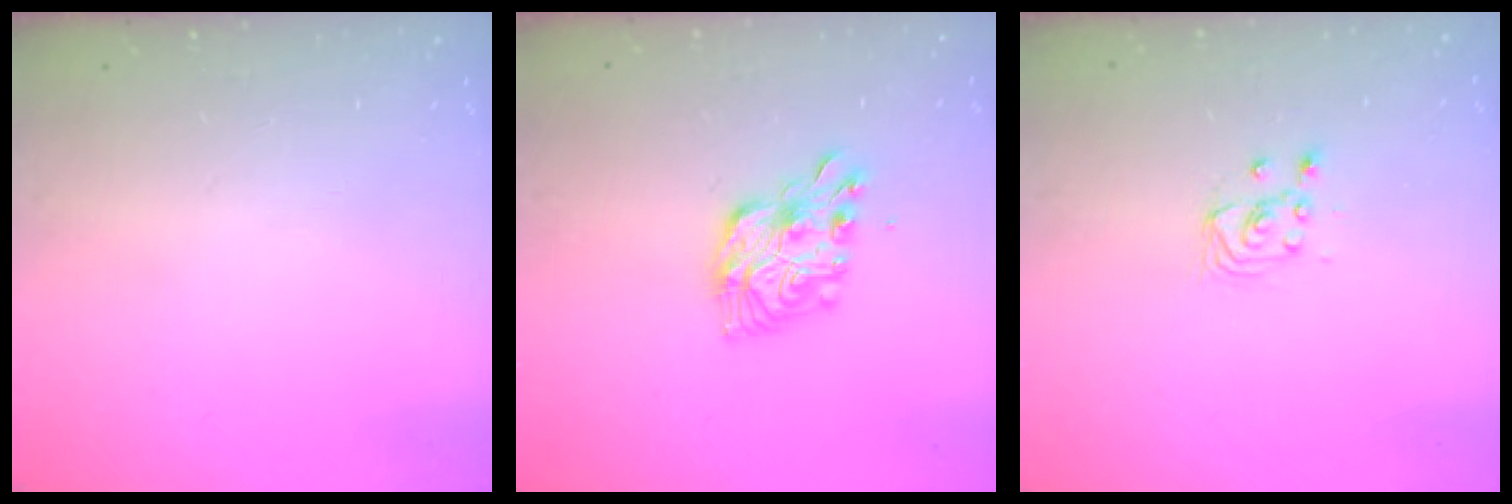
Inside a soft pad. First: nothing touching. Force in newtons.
{"total": 11.8, "press": 11.8, "slide": 0.4}
{"total": 3.1, "press": 2.8, "slide": 1.3}